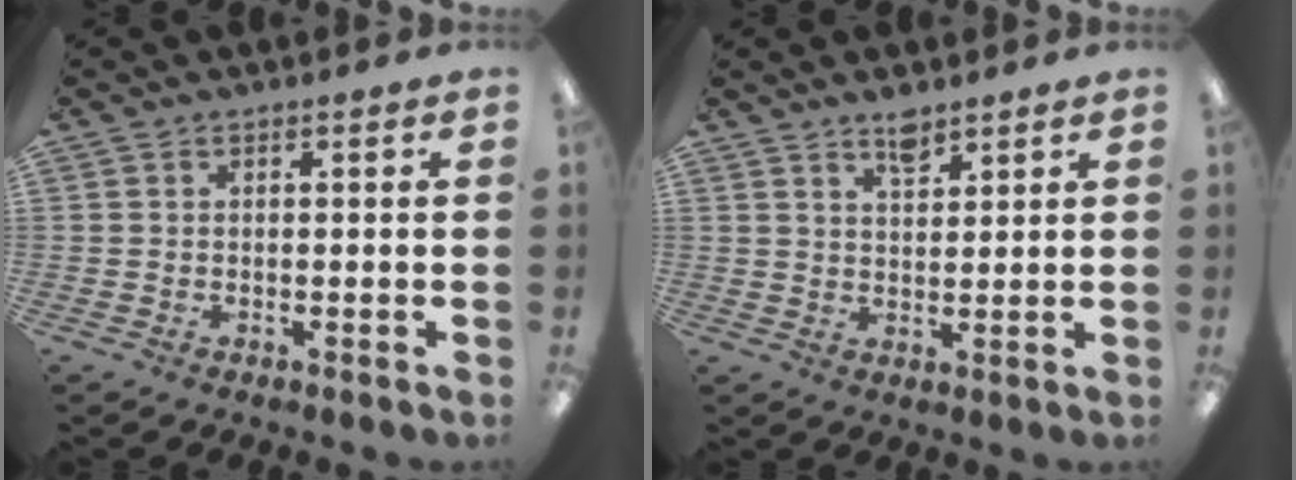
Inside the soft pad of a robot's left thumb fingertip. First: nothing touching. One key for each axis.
{"total": 4.4, "fx": 3.6, "fy": 1.4, "fz": 2.1, "tx": -0.025, "ty": -0.022, "tz": 0.062}